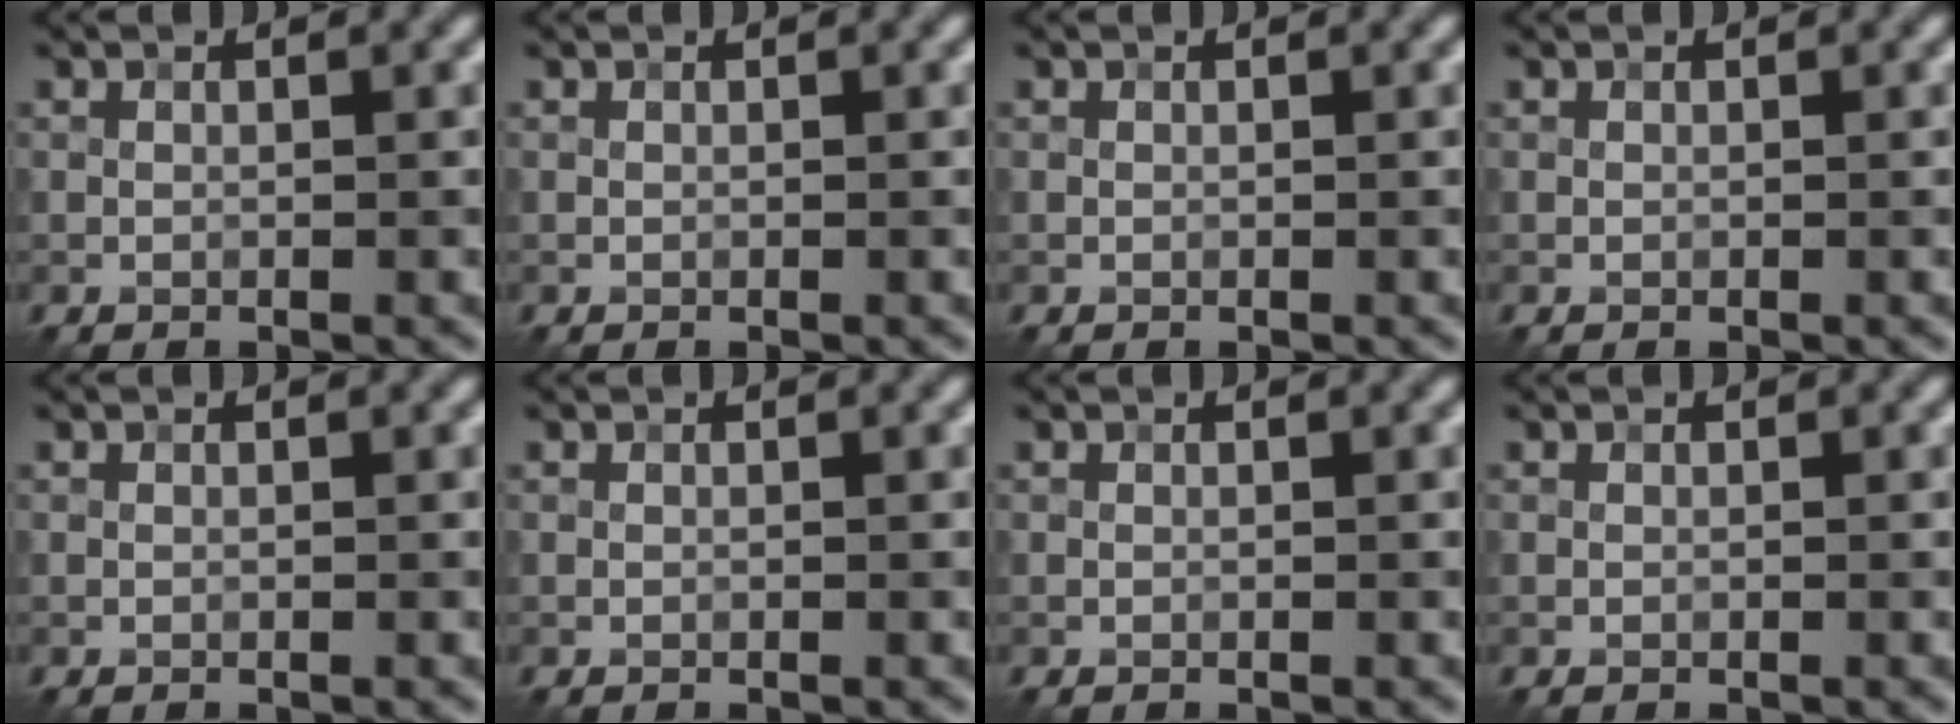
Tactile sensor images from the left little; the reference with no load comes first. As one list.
[{"total": 0.0}, {"total": 0.0}, {"total": 0.0}, {"total": 0.0}, {"total": 0.0}, {"total": 0.0}, {"total": 0.0}]